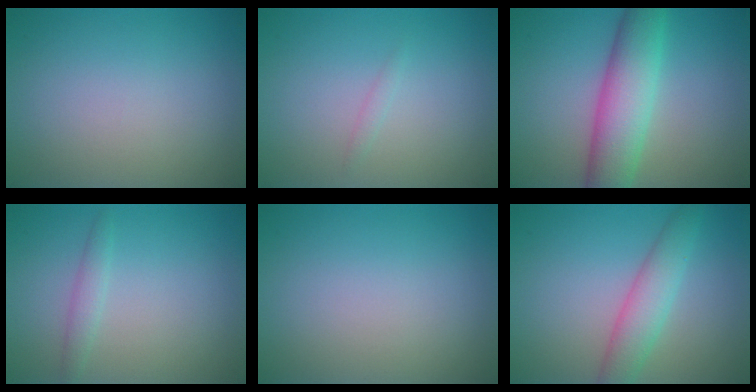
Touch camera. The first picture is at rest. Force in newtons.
{"total": 0.5, "press": 0.5, "slide": 0.1}
{"total": 6.8, "press": 6.8, "slide": 0.2}
{"total": 1.2, "press": 1.2, "slide": 0.1}
{"total": 0.0}
{"total": 3.7, "press": 3.7, "slide": 0.1}